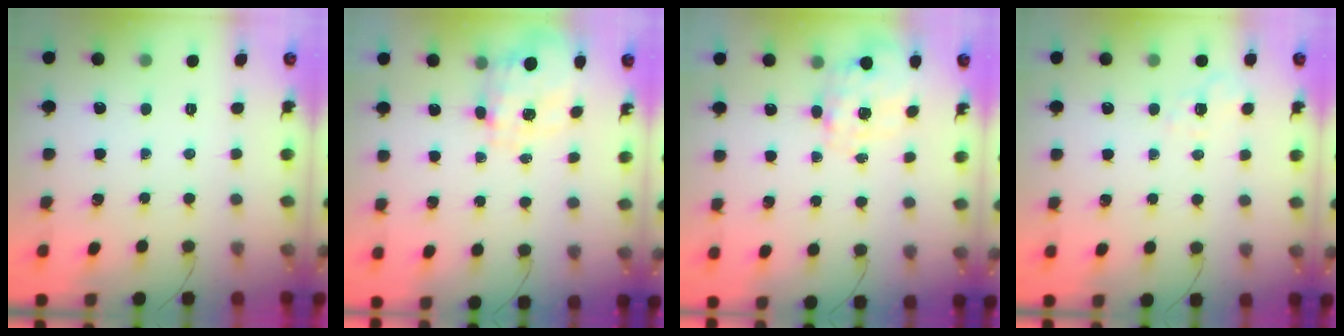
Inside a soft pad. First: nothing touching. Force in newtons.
{"total": 3.4, "press": 3.3, "slide": 1.0}
{"total": 3.8, "press": 3.7, "slide": 0.9}
{"total": 1.9, "press": 0.8, "slide": 1.8}